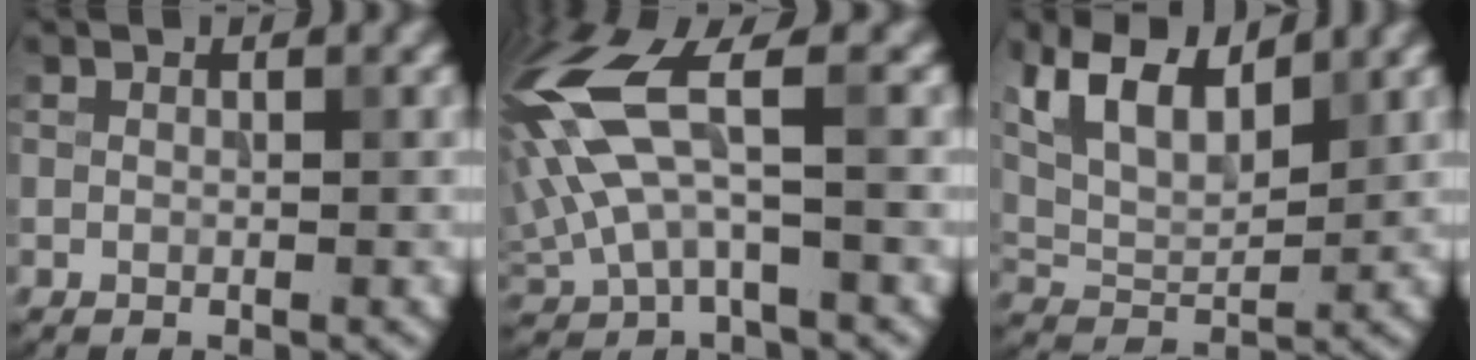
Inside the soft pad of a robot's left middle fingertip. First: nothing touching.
{"total": 8.9, "force": [1.2, 3.7, 8.0], "torque": [-0.188, 0.012, 0.014]}
{"total": 10.9, "force": [6.4, 5.2, 7.2], "torque": [-0.153, 0.047, 0.103]}